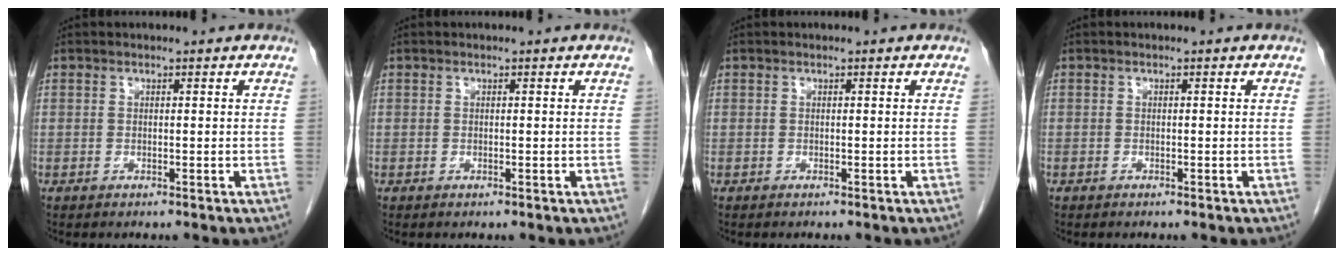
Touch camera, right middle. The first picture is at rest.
{"total": 0.0}
{"total": 0.0}
{"total": 0.0}